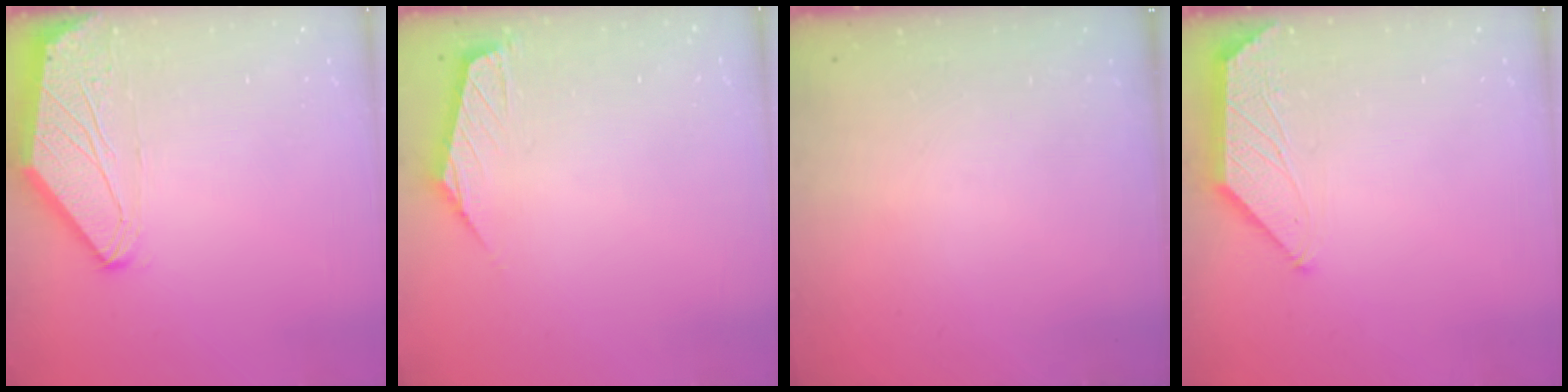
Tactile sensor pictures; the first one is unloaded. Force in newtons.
{"total": 1.3, "press": 1.2, "slide": 0.5}
{"total": 0.0}
{"total": 1.2, "press": 1.1, "slide": 0.3}